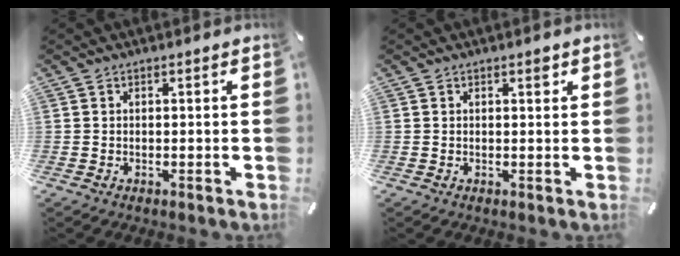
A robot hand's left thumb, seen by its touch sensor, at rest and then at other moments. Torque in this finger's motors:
{"motor_torque": [0.61, 0.12, -0.14, -0.13, 0.04]}